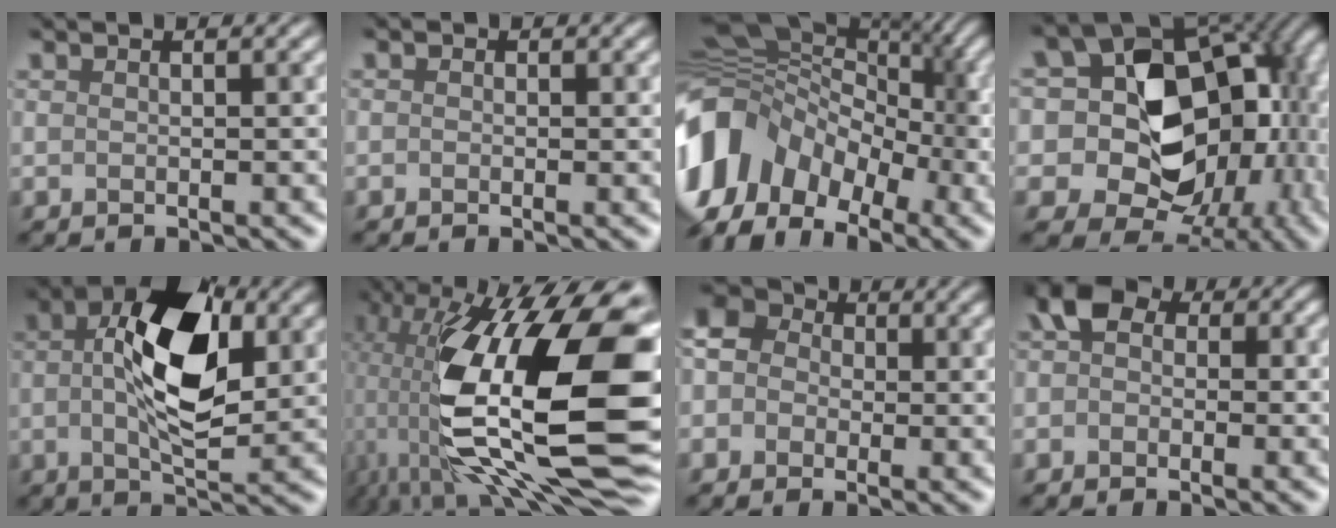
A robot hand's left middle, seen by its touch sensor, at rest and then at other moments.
{"total": 1.3, "force": [-0.6, -0.6, -0.9], "torque": [-0.003, 0.001, 0.004]}
{"total": 8.8, "force": [-4.6, 6.4, 3.8], "torque": [-0.110, 0.004, -0.076]}
{"total": 16.8, "force": [-0.2, 13.8, 9.6], "torque": [-0.151, -0.007, 0.035]}
{"total": 6.9, "force": [0.8, 2.5, 6.4], "torque": [-0.137, 0.015, 0.028]}
{"total": 17.6, "force": [0.3, 7.7, 15.9], "torque": [-0.339, -0.013, 0.030]}
{"total": 2.2, "force": [-1.3, 1.7, -0.2], "torque": [-0.016, 0.007, -0.007]}
{"total": 1.4, "force": [-0.9, 1.0, 0.4], "torque": [-0.032, 0.008, -0.003]}